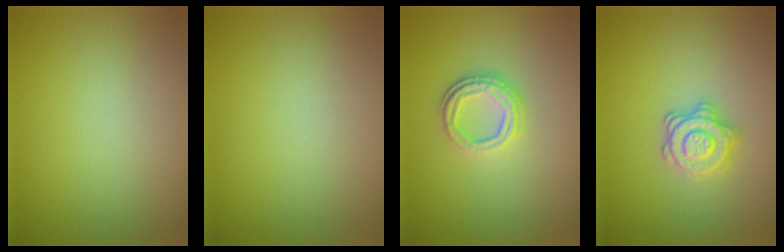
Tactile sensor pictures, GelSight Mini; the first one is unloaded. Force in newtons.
{"total": 0.0}
{"total": 3.3, "press": 2.5, "slide": 2.2}
{"total": 3.1, "press": 2.8, "slide": 1.3}